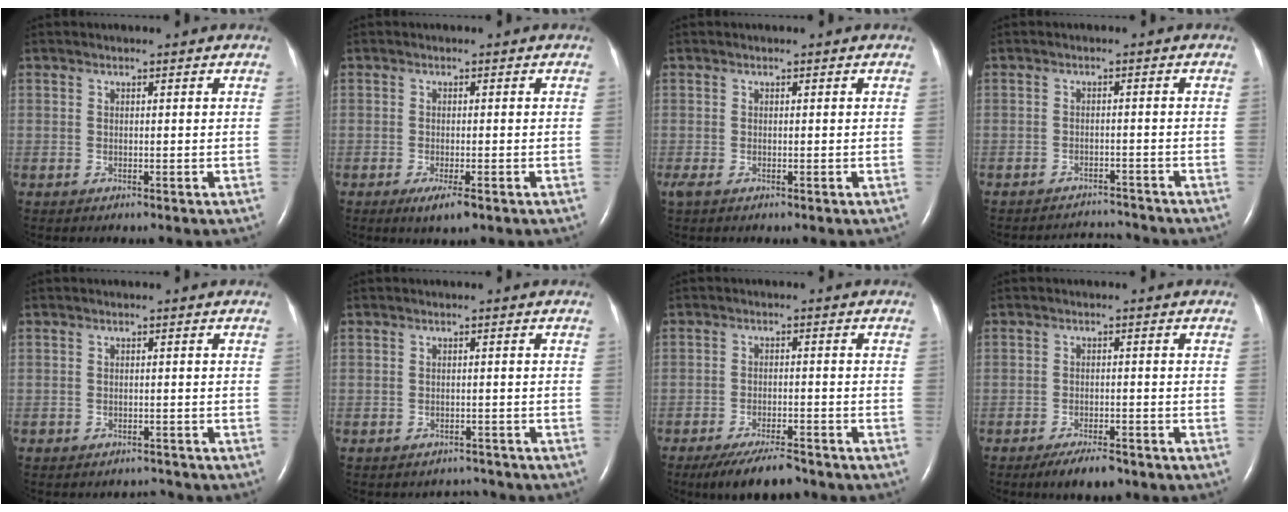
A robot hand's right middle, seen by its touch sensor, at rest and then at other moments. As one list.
[{"total": 3.0, "force": [-1.7, 0.4, 2.5], "torque": [-0.045, -0.008, -0.027]}, {"total": 1.1, "force": [-0.5, 0.4, 0.8], "torque": [-0.022, -0.004, -0.006]}, {"total": 4.5, "force": [-4.4, -0.1, -1.0], "torque": [0.008, 0.001, -0.065]}, {"total": 1.6, "force": [-1.4, 0.5, -0.4], "torque": [0.004, -0.003, -0.020]}, {"total": 2.3, "force": [-2.1, 0.7, -0.5], "torque": [0.005, 0.001, -0.028]}, {"total": 7.6, "force": [-6.4, 1.4, 3.8], "torque": [-0.062, -0.018, -0.108]}, {"total": 4.7, "force": [-3.6, 1.2, 2.8], "torque": [-0.050, -0.004, -0.056]}]